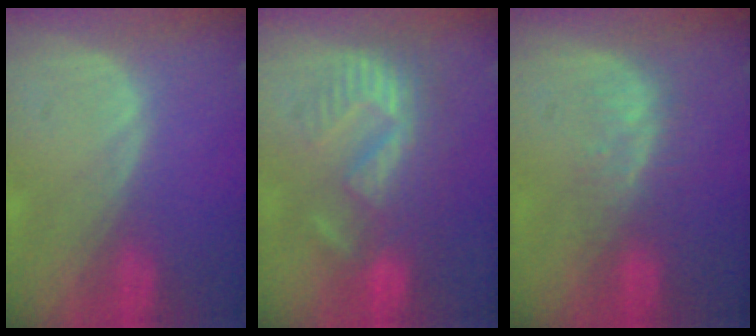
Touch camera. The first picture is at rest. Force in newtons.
{"total": 9.0, "press": 8.4, "slide": 3.2}
{"total": 4.1, "press": 3.7, "slide": 1.8}